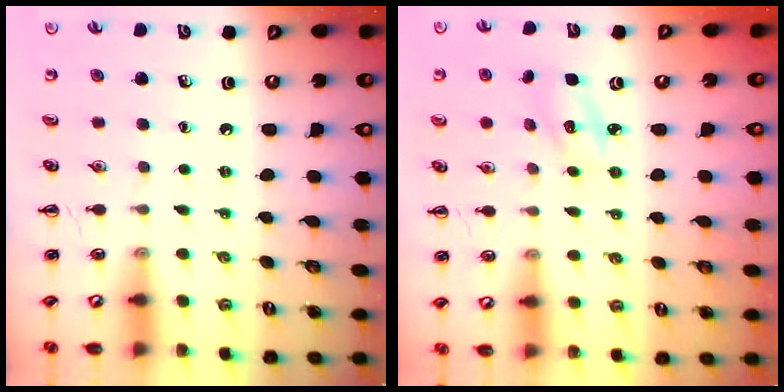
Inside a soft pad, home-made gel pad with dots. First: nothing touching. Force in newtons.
{"total": 2.7, "press": 2.7, "slide": 0.4}